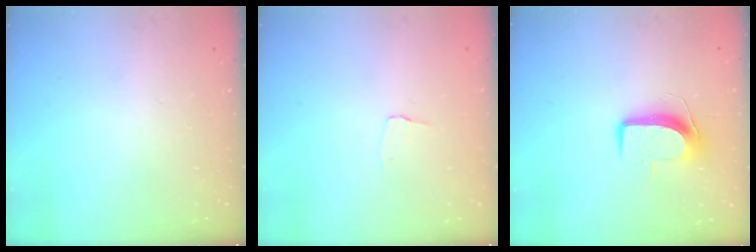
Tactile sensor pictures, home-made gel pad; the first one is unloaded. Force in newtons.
{"total": 2.6, "press": 2.6, "slide": 0.2}
{"total": 8.8, "press": 8.7, "slide": 0.6}